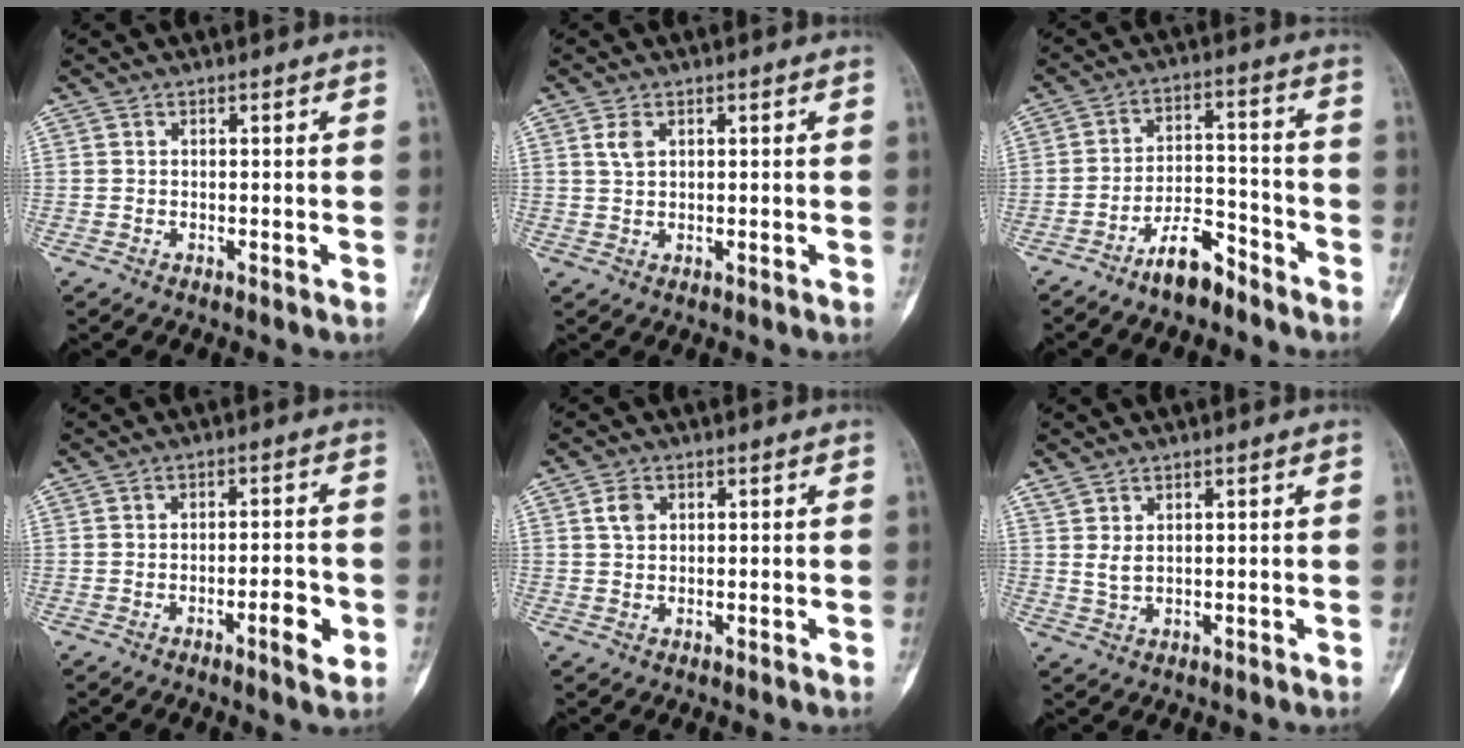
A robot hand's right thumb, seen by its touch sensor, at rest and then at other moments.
{"total": 2.4, "force": [1.0, 1.4, 1.6], "torque": [-0.030, 0.001, 0.023]}
{"total": 7.9, "force": [-6.1, 2.9, 4.0], "torque": [-0.065, 0.055, -0.109]}
{"total": 5.2, "force": [-2.0, 1.3, 4.6], "torque": [-0.065, 0.009, -0.029]}
{"total": 2.5, "force": [0.9, 1.8, 1.5], "torque": [-0.023, 0.002, 0.017]}
{"total": 2.1, "force": [1.0, 1.0, 1.5], "torque": [-0.032, -0.004, 0.028]}